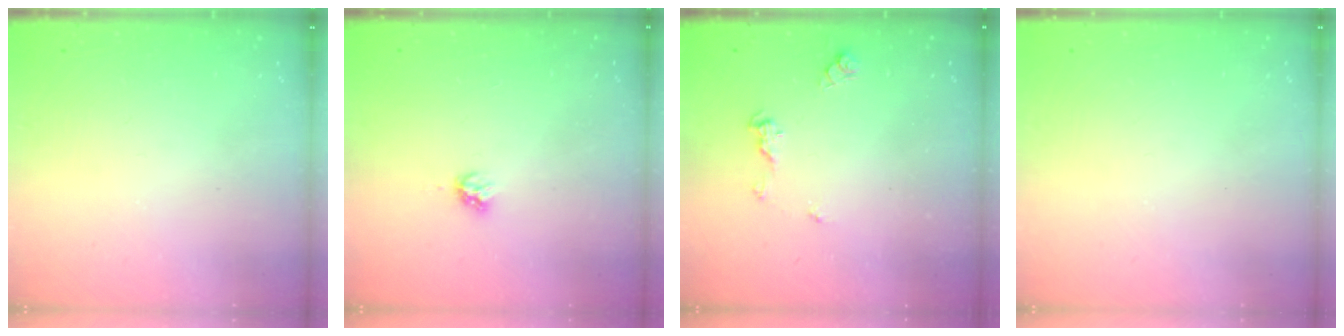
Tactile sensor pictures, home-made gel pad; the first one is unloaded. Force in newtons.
{"total": 2.8, "press": 2.7, "slide": 0.3}
{"total": 7.0, "press": 6.9, "slide": 0.7}
{"total": 0.0}